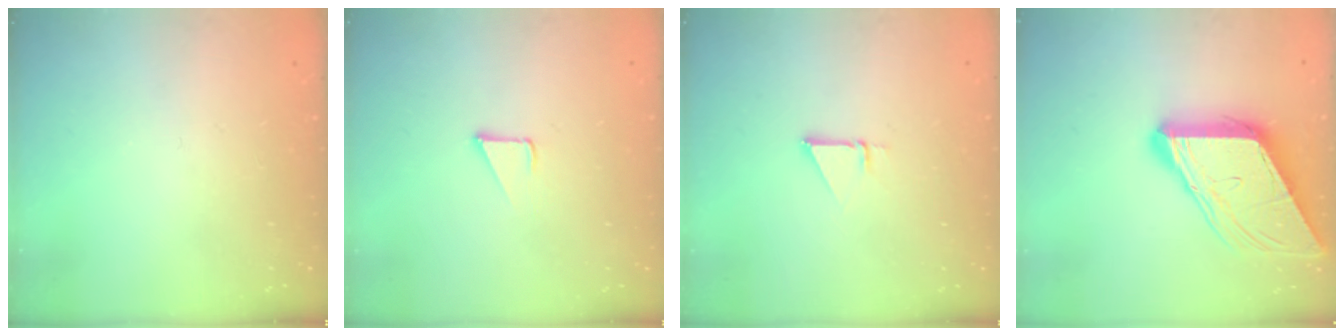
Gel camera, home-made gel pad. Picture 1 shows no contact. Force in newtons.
{"total": 2.8, "press": 2.8, "slide": 0.2}
{"total": 1.4, "press": 1.4, "slide": 0.0}
{"total": 11.8, "press": 11.7, "slide": 1.2}